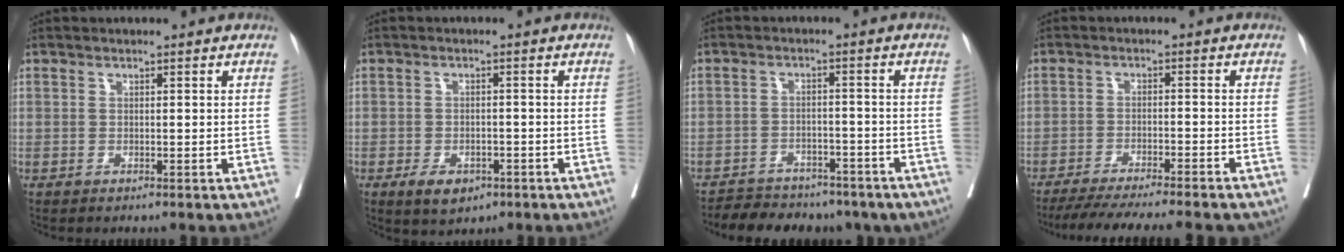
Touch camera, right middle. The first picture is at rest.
{"total": 5.0, "force": [-3.0, 2.8, 2.9], "torque": [-0.044, -0.001, -0.042]}
{"total": 14.4, "force": [-11.8, 6.3, 5.3], "torque": [-0.103, 0.012, -0.147]}
{"total": 15.6, "force": [-13.8, 0.0, 7.3], "torque": [-0.107, -0.039, -0.198]}